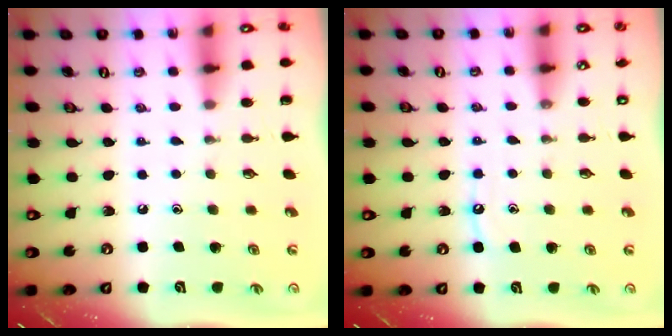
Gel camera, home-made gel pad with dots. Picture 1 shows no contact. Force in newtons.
{"total": 4.9, "press": 4.8, "slide": 0.6}